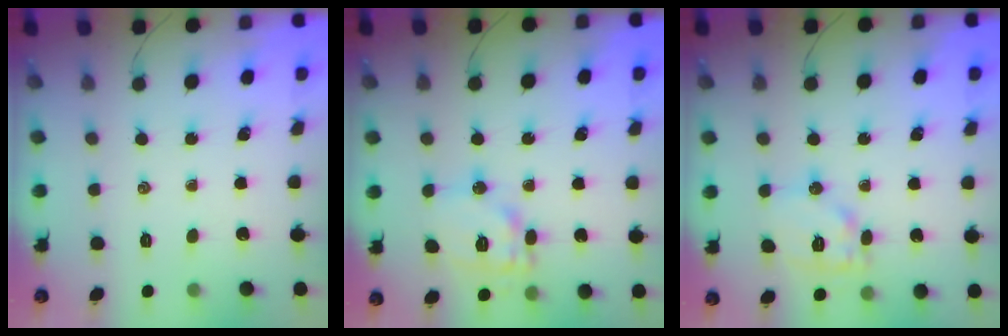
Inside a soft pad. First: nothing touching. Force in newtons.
{"total": 13.4, "press": 13.4, "slide": 0.9}
{"total": 12.3, "press": 12.3, "slide": 0.6}